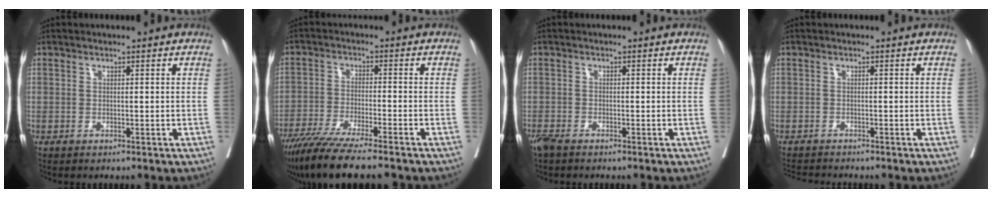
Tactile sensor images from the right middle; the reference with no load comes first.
{"total": 11.8, "force": [-9.7, 0.3, 6.7], "torque": [-0.106, -0.033, -0.160]}
{"total": 3.1, "force": [-2.5, 0.6, 1.7], "torque": [-0.038, -0.011, -0.047]}
{"total": 3.6, "force": [-3.6, 0.2, 0.7], "torque": [-0.010, -0.012, -0.059]}